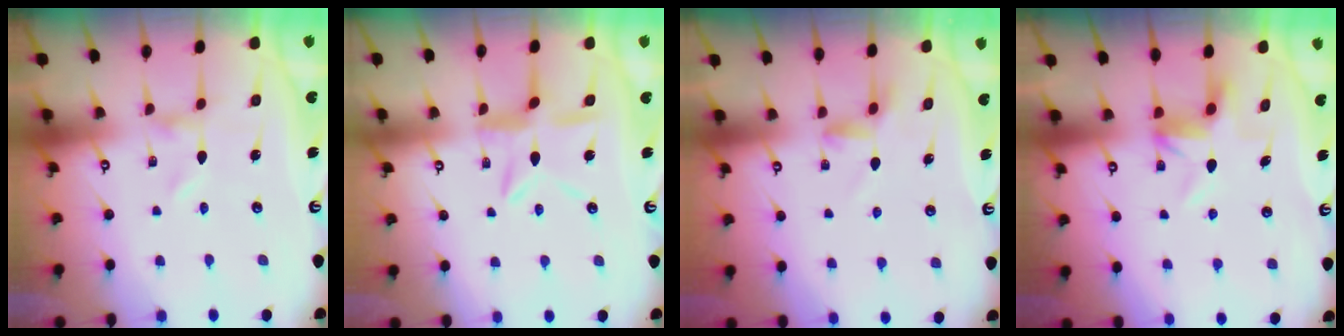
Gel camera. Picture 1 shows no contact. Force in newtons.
{"total": 9.8, "press": 9.8, "slide": 0.8}
{"total": 2.5, "press": 2.4, "slide": 0.3}
{"total": 5.3, "press": 5.3, "slide": 0.3}